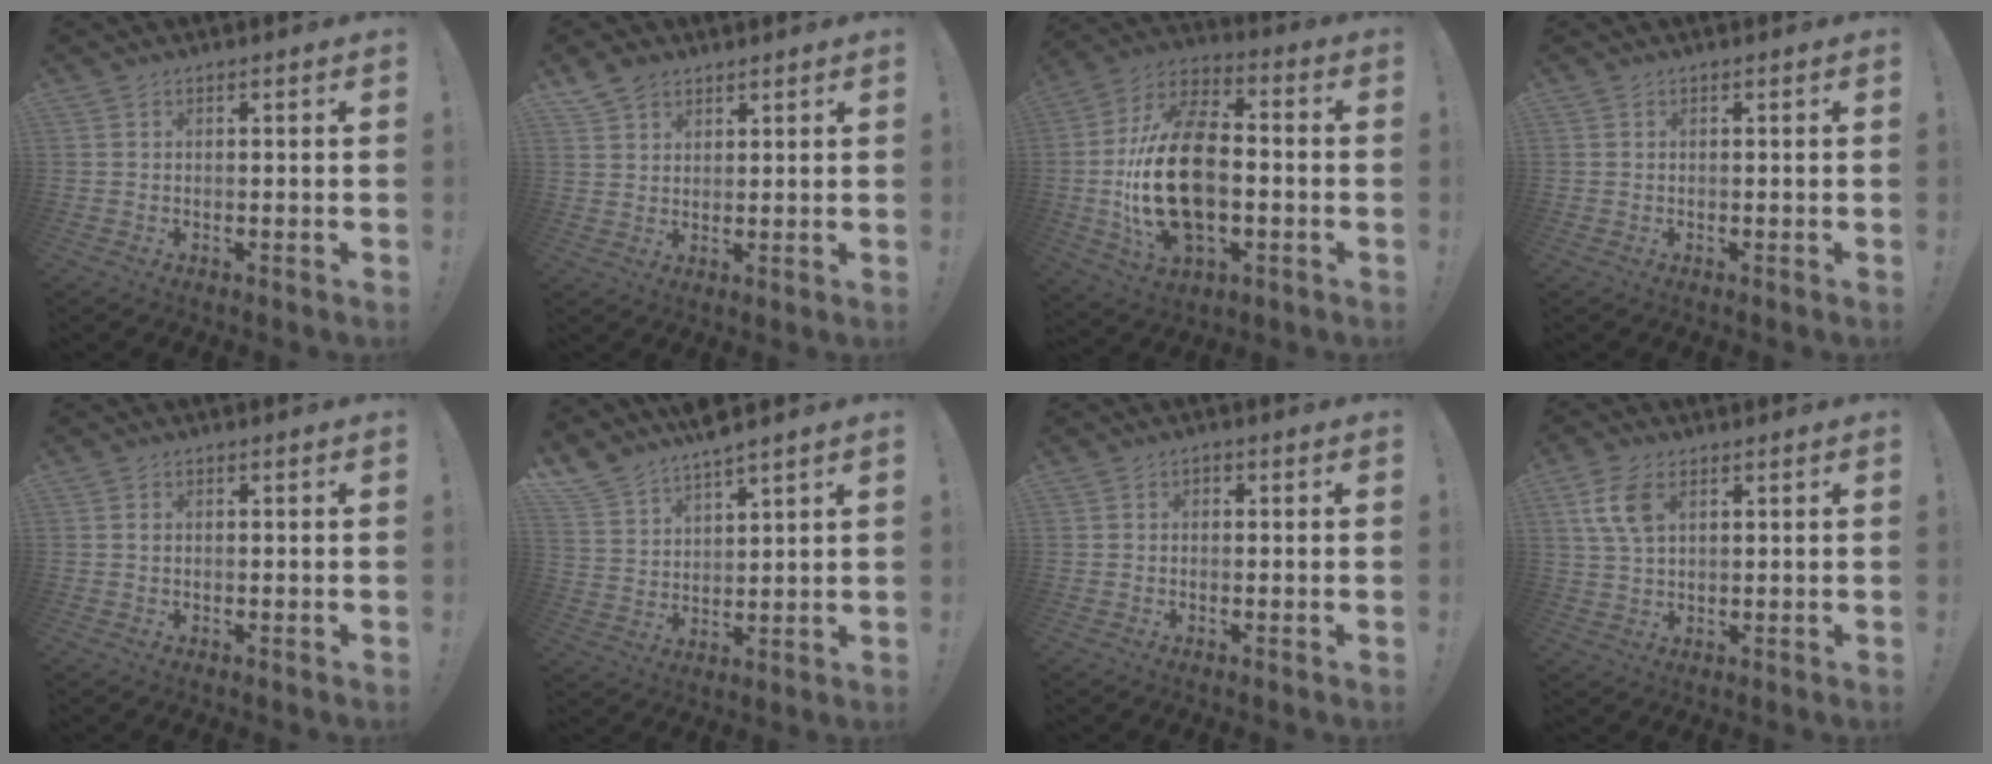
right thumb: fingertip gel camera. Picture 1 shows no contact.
{"total": 5.2, "force": [3.9, 3.2, 1.3], "torque": [-0.026, -0.018, 0.075]}
{"total": 24.3, "force": [-2.9, 14.4, 19.4], "torque": [-0.378, 0.023, -0.040]}
{"total": 0.0}
{"total": 0.6, "force": [0.0, 0.6, 0.2], "torque": [-0.011, 0.007, 0.001]}
{"total": 7.1, "force": [6.6, 1.9, 1.9], "torque": [-0.059, -0.050, 0.124]}
{"total": 1.1, "force": [-0.8, 0.7, 0.5], "torque": [-0.013, 0.006, -0.013]}
{"total": 7.7, "force": [3.0, 4.3, 5.7], "torque": [-0.117, -0.002, 0.056]}